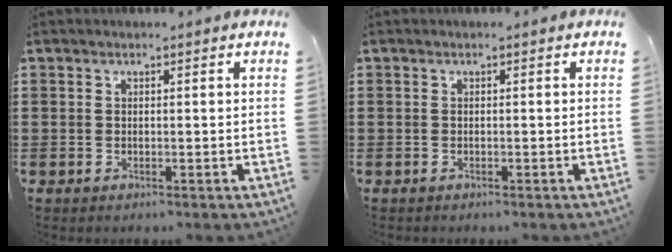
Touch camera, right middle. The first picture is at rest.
{"total": 0.0}